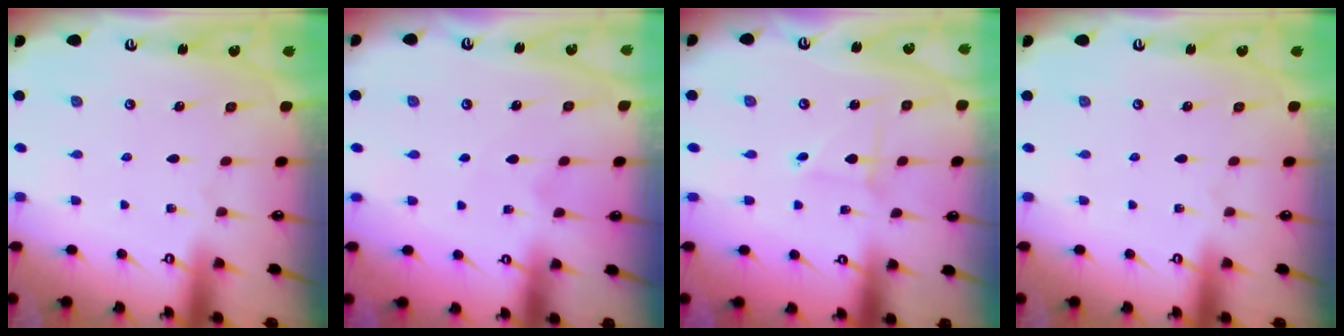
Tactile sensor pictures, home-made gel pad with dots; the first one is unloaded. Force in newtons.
{"total": 4.0, "press": 3.9, "slide": 0.4}
{"total": 1.1, "press": 1.1, "slide": 0.0}
{"total": 0.0}